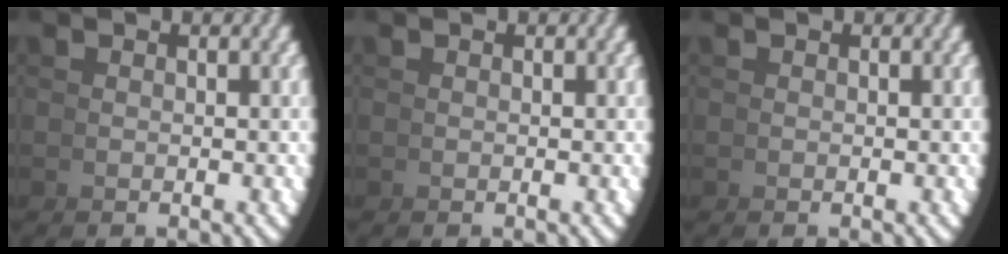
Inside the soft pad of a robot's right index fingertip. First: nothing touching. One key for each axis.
{"total": 0.0}
{"total": 0.0}